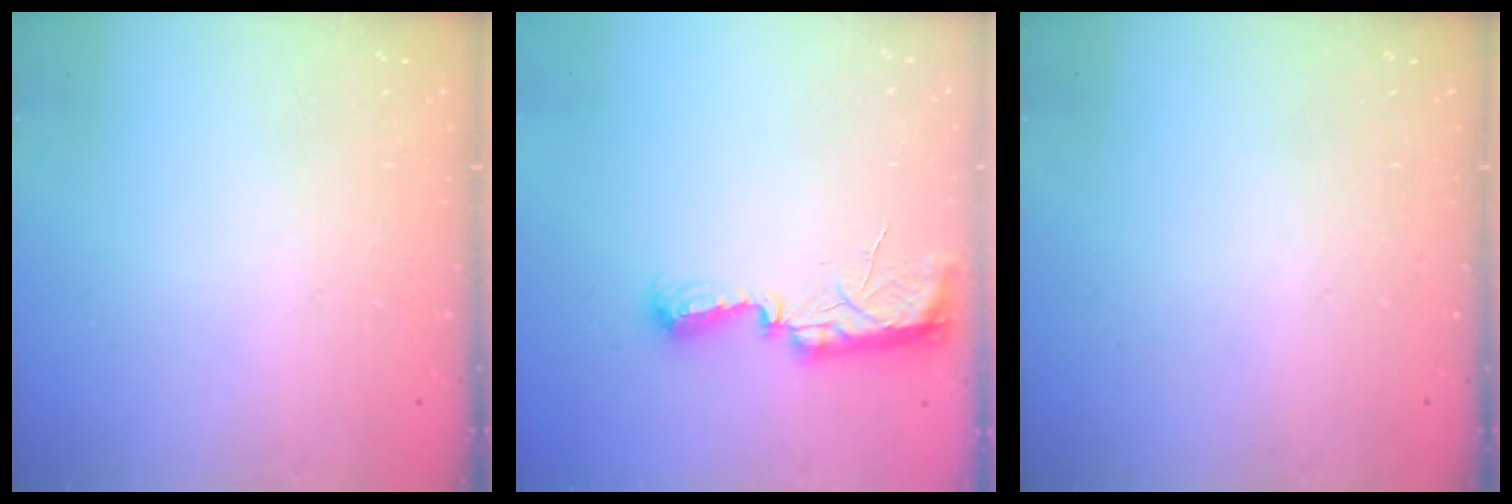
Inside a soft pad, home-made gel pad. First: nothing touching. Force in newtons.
{"total": 8.5, "press": 8.3, "slide": 2.0}
{"total": 0.0}